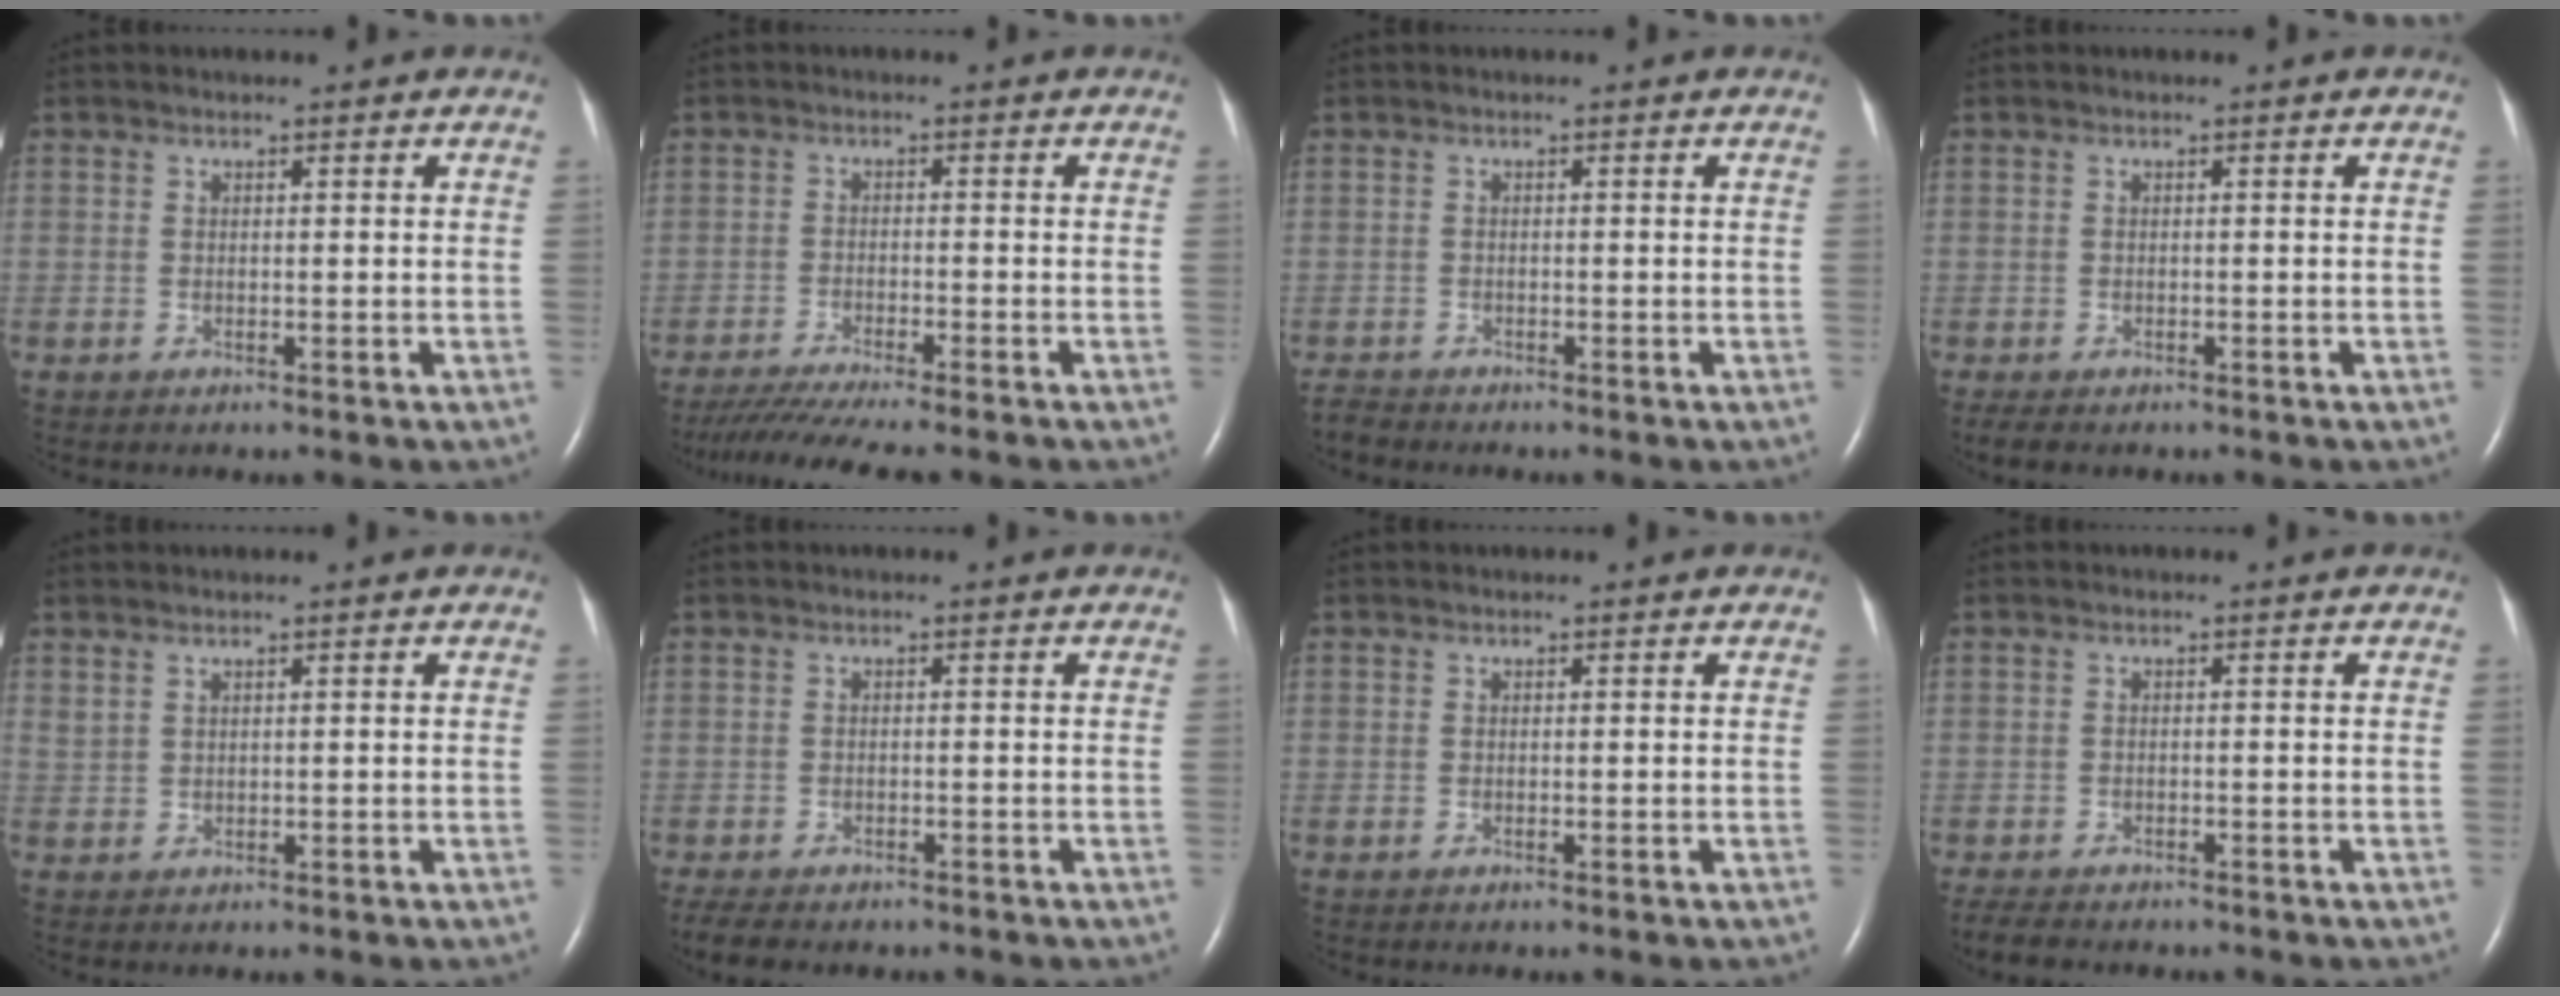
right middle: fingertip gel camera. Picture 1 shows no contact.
{"total": 9.9, "force": [-8.6, -0.5, 4.9], "torque": [-0.067, -0.026, -0.137]}
{"total": 1.5, "force": [-1.4, -0.1, -0.1], "torque": [-0.003, -0.009, -0.027]}
{"total": 3.0, "force": [-2.3, 1.1, 1.6], "torque": [-0.029, -0.009, -0.030]}
{"total": 1.1, "force": [0.9, 0.4, 0.4], "torque": [-0.006, 0.009, 0.023]}
{"total": 6.9, "force": [-5.7, 2.5, 3.1], "torque": [-0.054, -0.009, -0.080]}
{"total": 0.0}
{"total": 5.2, "force": [-4.4, 1.6, 2.4], "torque": [-0.043, -0.012, -0.063]}